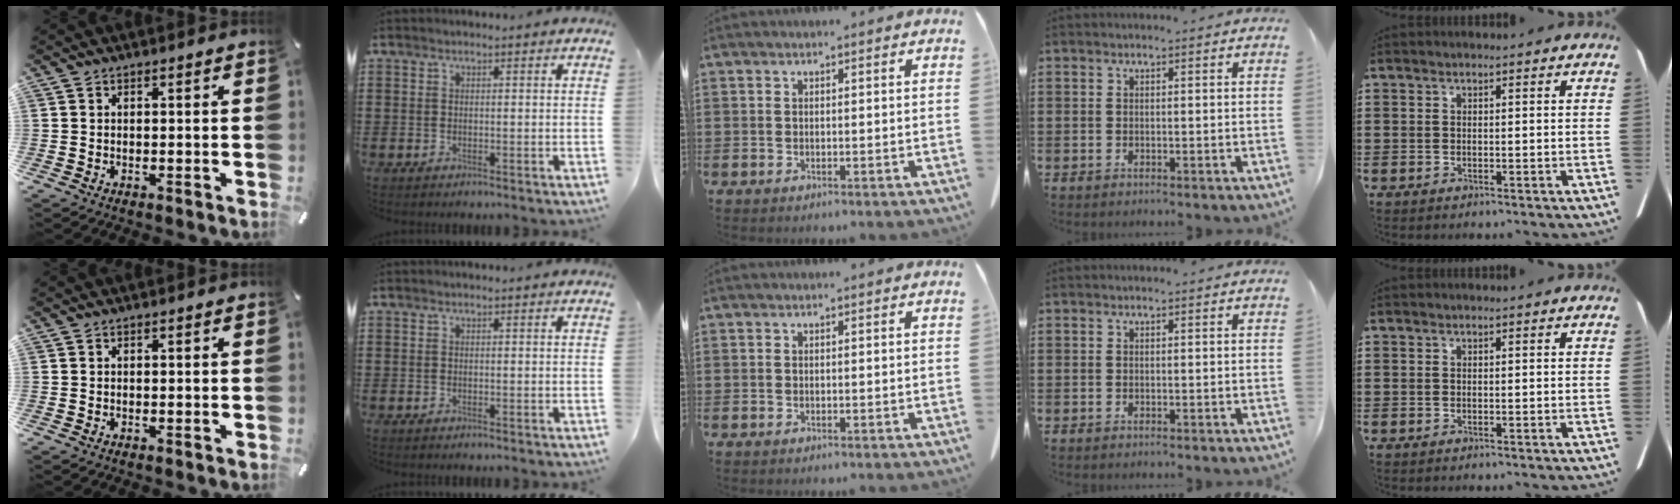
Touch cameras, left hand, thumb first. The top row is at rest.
{}